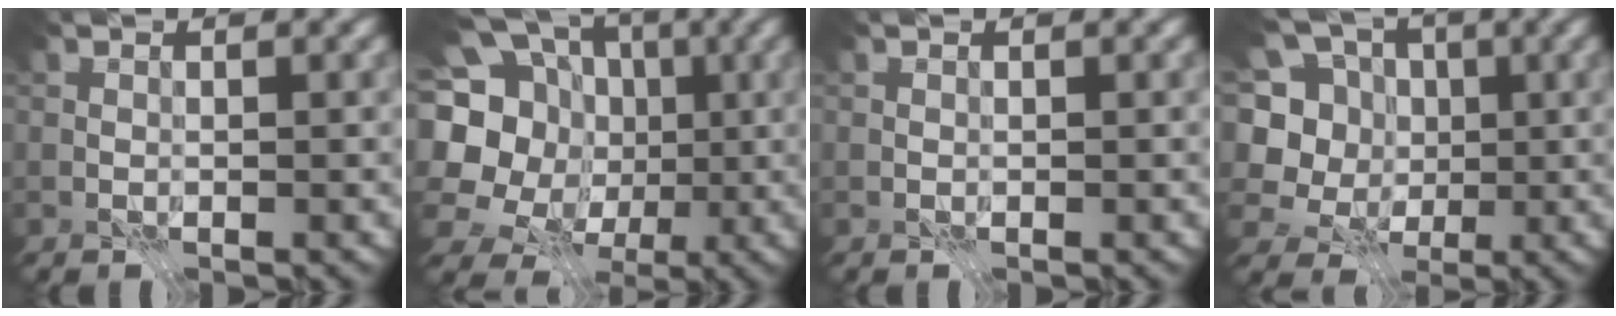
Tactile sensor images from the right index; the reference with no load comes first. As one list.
[{"total": 18.4, "force": [-0.3, 16.2, 8.8], "torque": [-0.208, 0.023, -0.029]}, {"total": 0.0}, {"total": 9.4, "force": [0.8, 8.2, 4.4], "torque": [-0.116, 0.033, -0.013]}]